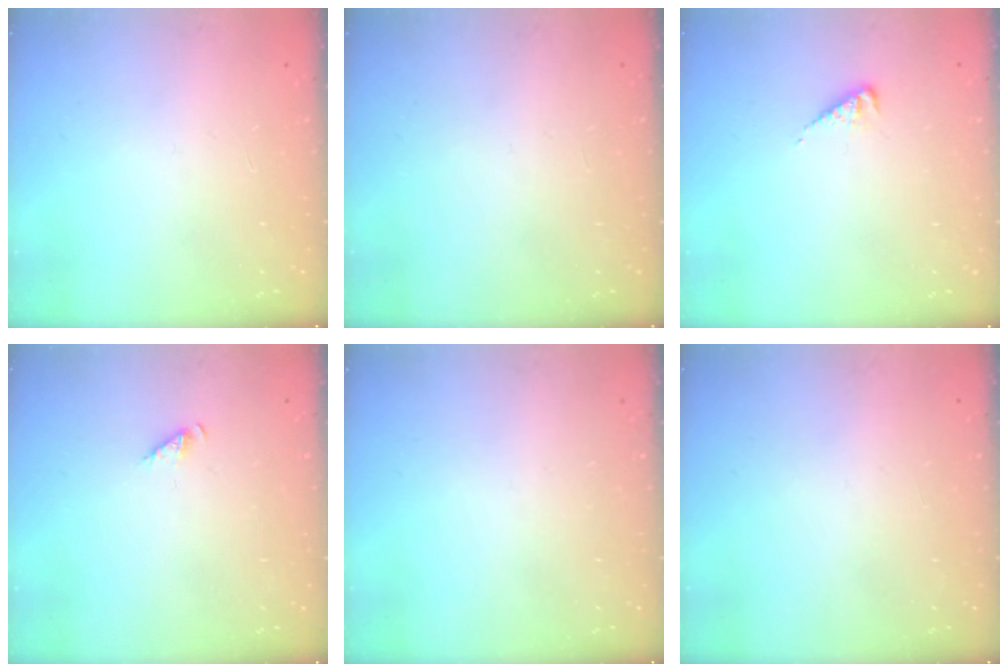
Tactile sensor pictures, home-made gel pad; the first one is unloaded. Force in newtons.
{"total": 0.0}
{"total": 3.9, "press": 3.8, "slide": 0.6}
{"total": 2.0, "press": 1.9, "slide": 0.3}
{"total": 0.0}
{"total": 0.0}